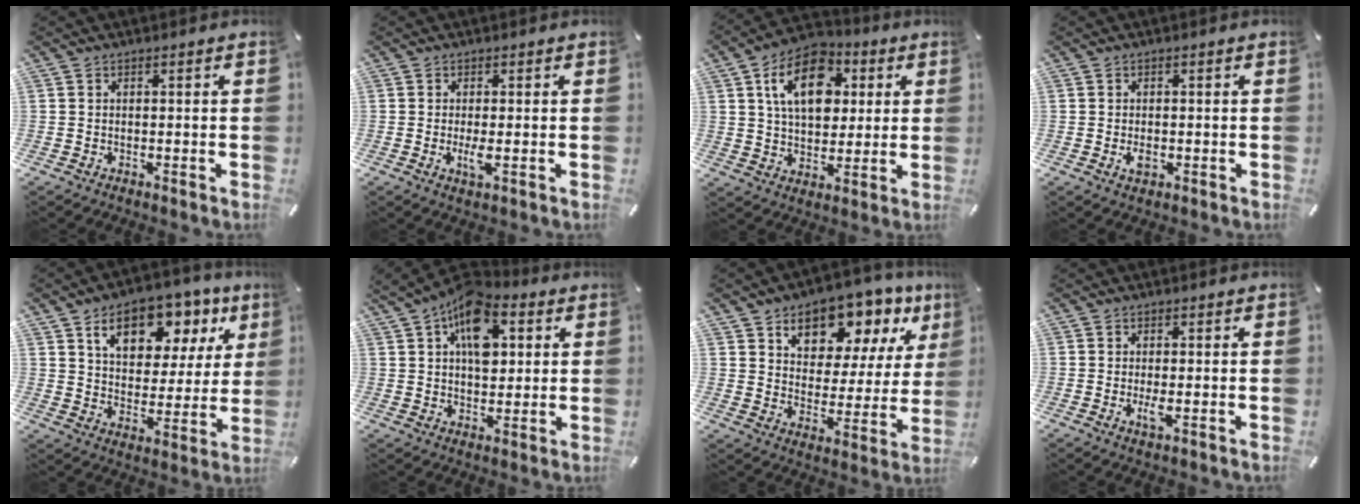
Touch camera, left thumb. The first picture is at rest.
{"total": 3.2, "force": [-0.4, 0.8, 3.0], "torque": [-0.066, -0.009, -0.010]}
{"total": 15.4, "force": [4.8, 10.5, 10.2], "torque": [-0.176, 0.003, 0.081]}
{"total": 2.2, "force": [-0.5, 1.4, 1.6], "torque": [-0.036, -0.002, -0.009]}
{"total": 14.8, "force": [8.6, 9.0, 7.9], "torque": [-0.118, -0.041, 0.147]}
{"total": 12.8, "force": [4.4, 8.3, 8.7], "torque": [-0.125, -0.010, 0.079]}
{"total": 12.2, "force": [8.8, 7.2, 4.4], "torque": [-0.067, -0.072, 0.152]}
{"total": 2.7, "force": [-0.4, 0.8, 2.6], "torque": [-0.060, -0.009, -0.009]}